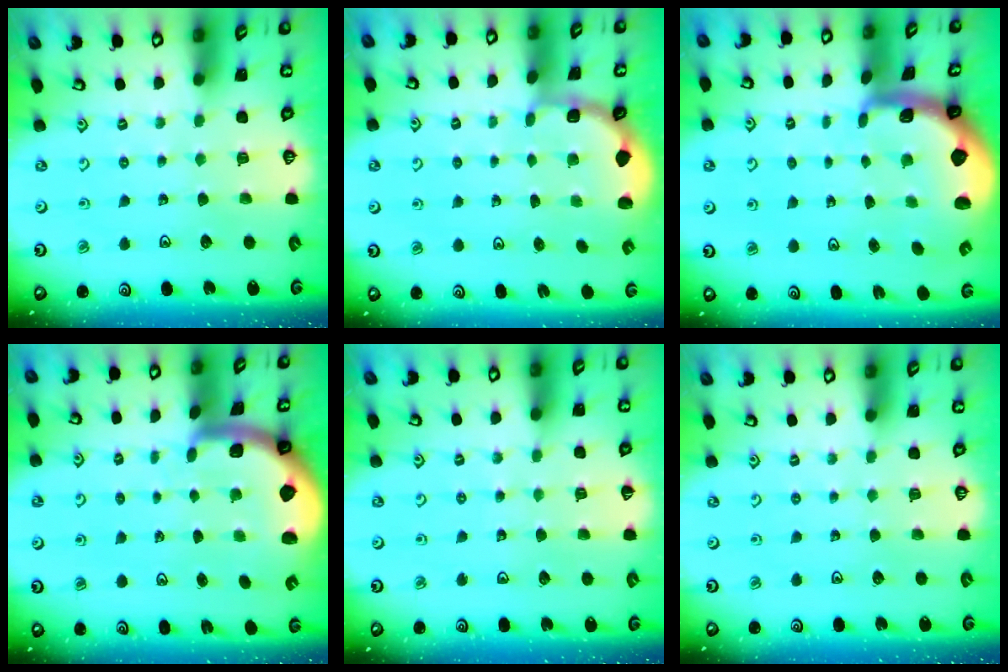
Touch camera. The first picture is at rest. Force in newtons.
{"total": 1.9, "press": 1.8, "slide": 0.7}
{"total": 2.7, "press": 1.7, "slide": 2.1}
{"total": 2.4, "press": 2.4, "slide": 0.3}
{"total": 2.4, "press": 2.4, "slide": 0.3}
{"total": 0.0}